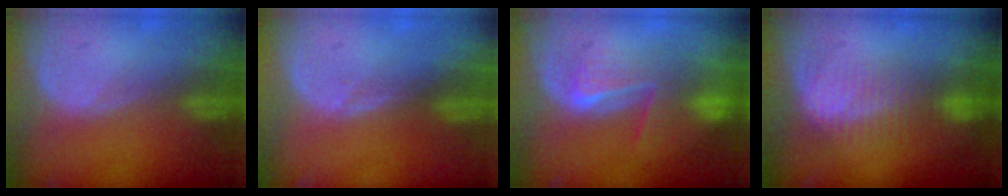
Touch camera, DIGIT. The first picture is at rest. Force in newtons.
{"total": 0.8, "press": 0.6, "slide": 0.6}
{"total": 7.6, "press": 7.1, "slide": 2.5}
{"total": 7.3, "press": 6.2, "slide": 3.8}